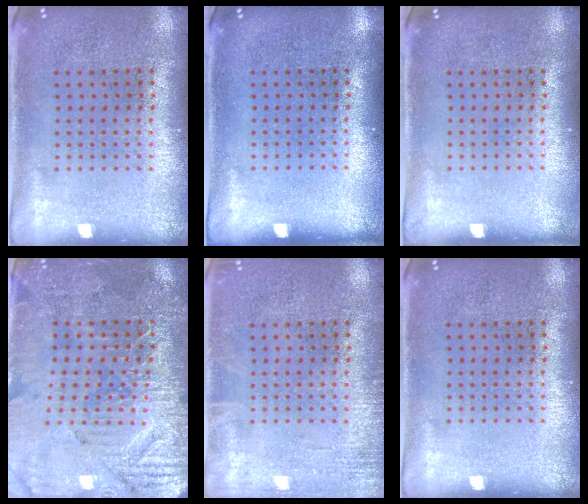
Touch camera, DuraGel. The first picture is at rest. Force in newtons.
{"total": 0.0}
{"total": 0.0}
{"total": 3.3, "press": 3.3, "slide": 0.4}
{"total": 1.7, "press": 1.7, "slide": 0.3}
{"total": 0.0}